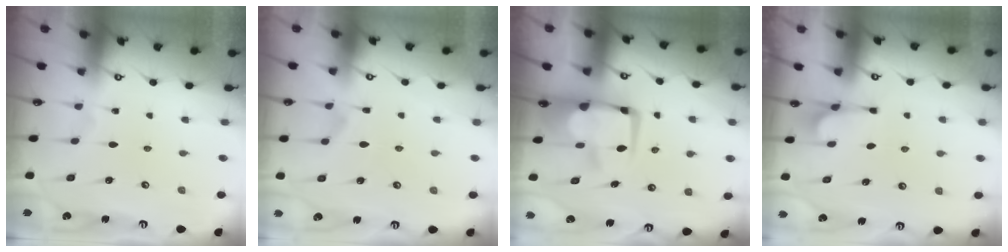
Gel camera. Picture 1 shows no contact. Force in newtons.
{"total": 5.8, "press": 5.6, "slide": 1.4}
{"total": 6.5, "press": 6.4, "slide": 1.2}
{"total": 3.2, "press": 3.0, "slide": 1.0}